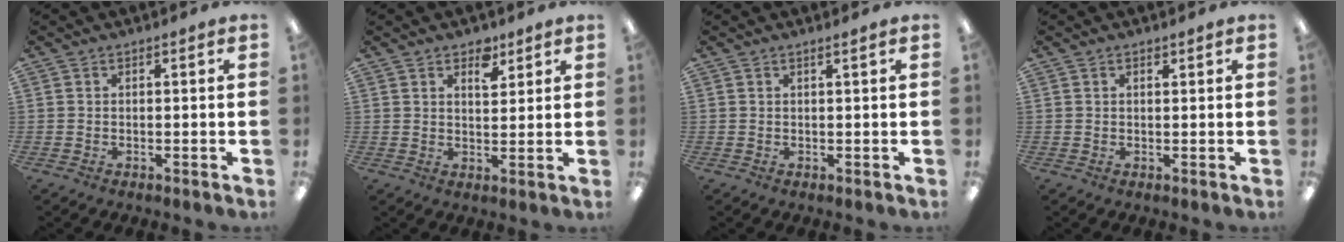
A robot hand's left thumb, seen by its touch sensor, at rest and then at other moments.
{"total": 5.0, "force": [3.4, 2.7, 2.5], "torque": [-0.010, -0.023, 0.053]}
{"total": 0.9, "force": [0.5, -0.1, 0.7], "torque": [-0.013, -0.002, 0.009]}
{"total": 0.6, "force": [0.5, 0.3, 0.2], "torque": [-0.006, -0.001, 0.011]}